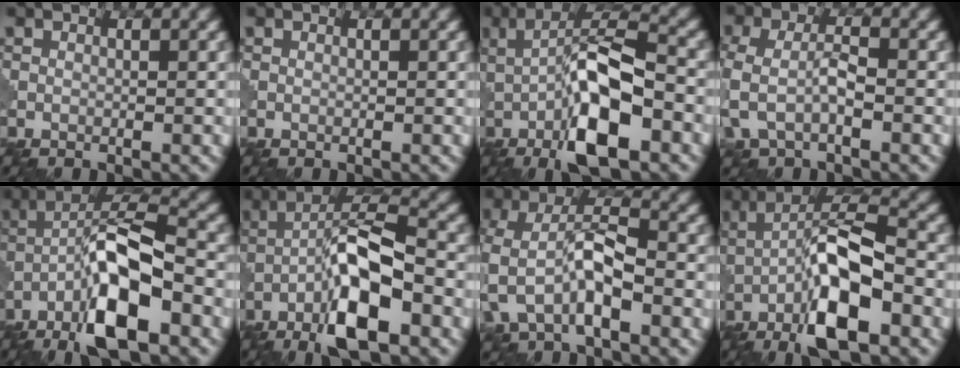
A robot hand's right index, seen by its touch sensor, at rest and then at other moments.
{"total": 0.0}
{"total": 9.9, "force": [-2.3, 3.1, 9.1], "torque": [-0.156, 0.006, -0.043]}
{"total": 4.1, "force": [-1.1, 2.1, 3.4], "torque": [-0.094, 0.001, -0.026]}
{"total": 10.6, "force": [-5.1, 3.0, 8.8], "torque": [-0.153, 0.017, -0.099]}
{"total": 9.7, "force": [-4.2, 2.6, 8.4], "torque": [-0.141, 0.016, -0.083]}
{"total": 6.4, "force": [-2.0, 3.2, 5.2], "torque": [-0.112, 0.009, -0.041]}
{"total": 9.9, "force": [-3.2, 2.9, 8.9], "torque": [-0.151, 0.010, -0.064]}